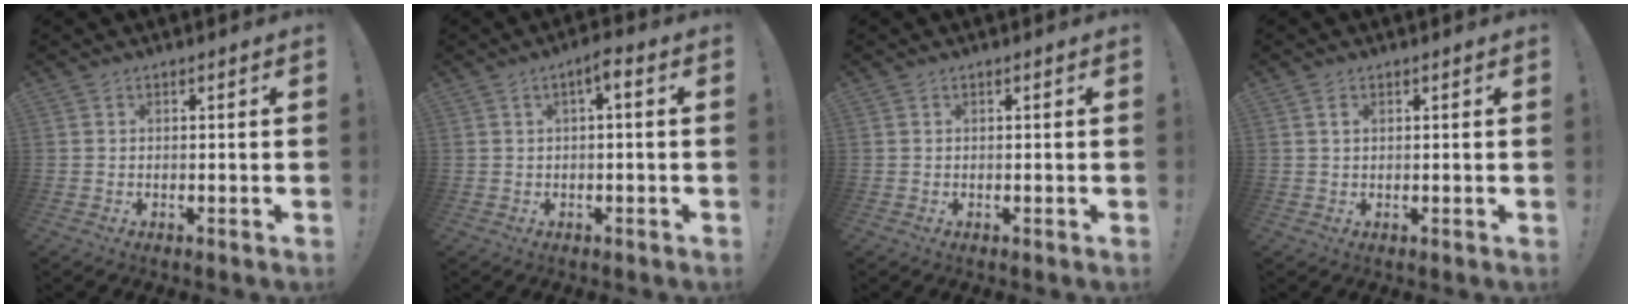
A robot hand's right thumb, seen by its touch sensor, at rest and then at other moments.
{"total": 3.1, "force": [0.0, 0.6, 3.1], "torque": [-0.058, 0.008, -0.004]}
{"total": 0.0}
{"total": 1.4, "force": [0.7, 0.6, 1.1], "torque": [-0.021, 0.001, 0.011]}